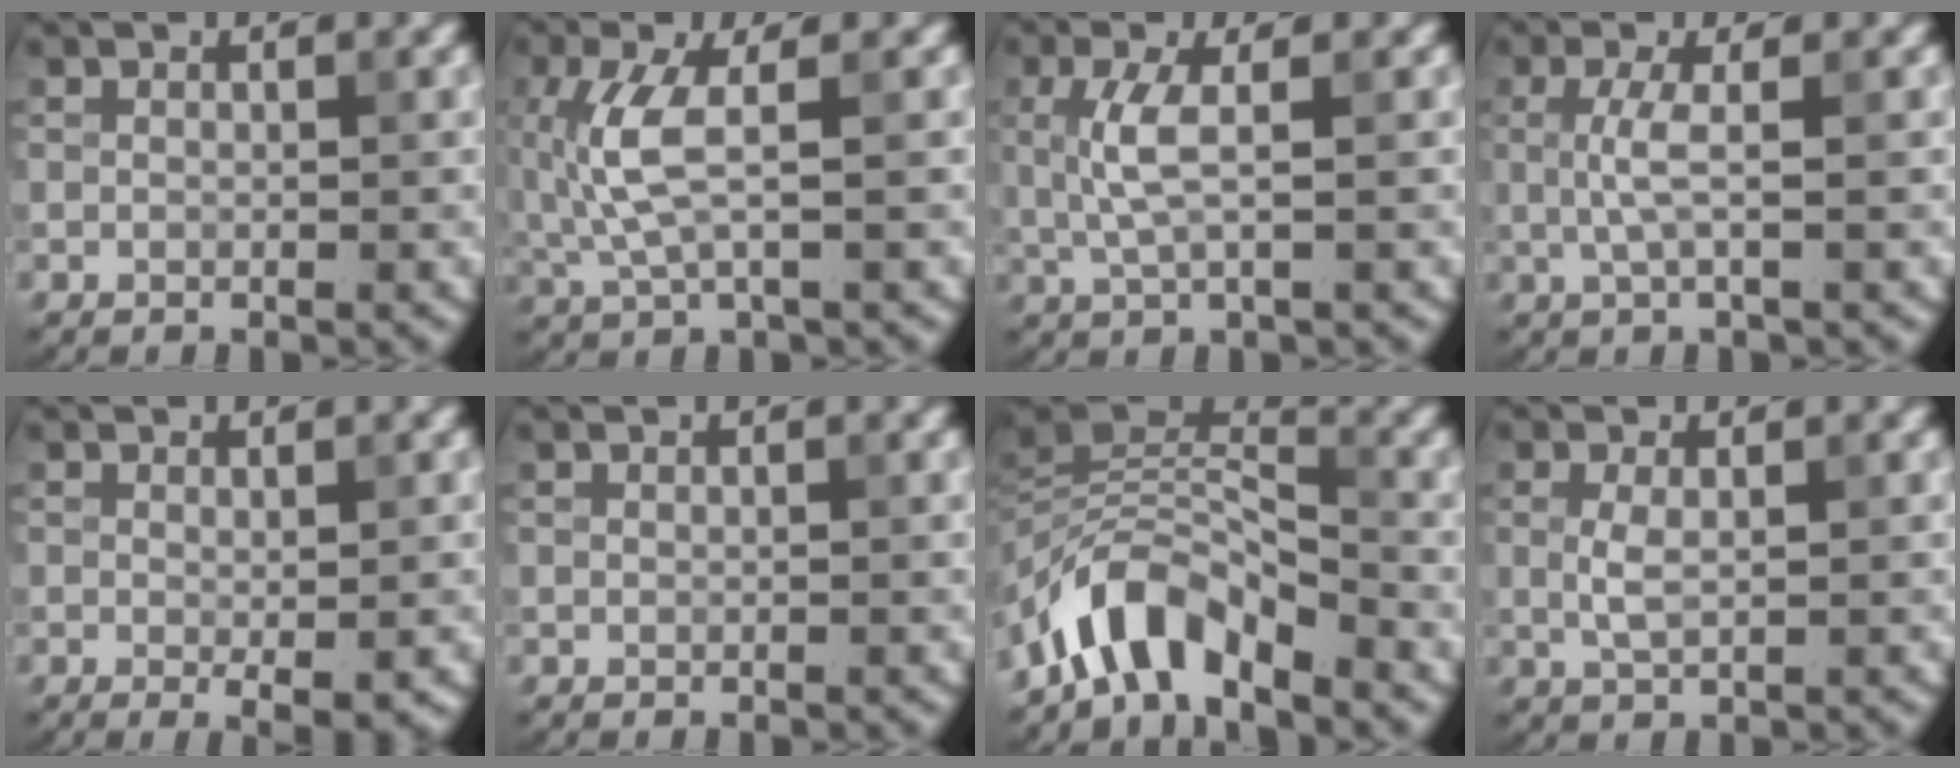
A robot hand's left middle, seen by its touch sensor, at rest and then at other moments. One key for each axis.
{"total": 4.5, "fx": 0.4, "fy": 1.3, "fz": 4.3, "tx": -0.112, "ty": 0.000, "tz": 0.010}
{"total": 3.1, "fx": 0.3, "fy": 0.8, "fz": 3.0, "tx": -0.071, "ty": 0.001, "tz": 0.008}
{"total": 2.4, "fx": 0.1, "fy": 0.4, "fz": 2.3, "tx": -0.054, "ty": 0.001, "tz": 0.001}
{"total": 1.8, "fx": -0.2, "fy": 0.1, "fz": 1.8, "tx": -0.026, "ty": -0.009, "tz": -0.001}
{"total": 0.0}
{"total": 6.2, "fx": -4.5, "fy": 2.3, "fz": 3.7, "tx": -0.054, "ty": 0.005, "tz": -0.094}
{"total": 1.7, "fx": 0.2, "fy": 0.5, "fz": 1.6, "tx": -0.037, "ty": 0.000, "tz": 0.004}